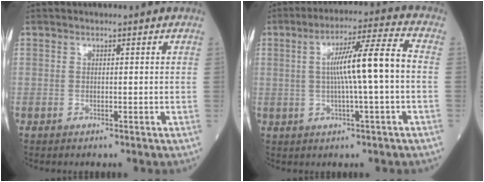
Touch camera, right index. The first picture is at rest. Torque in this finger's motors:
{"motor_torque": [1.77, 0.06, 0.66, 0.20]}